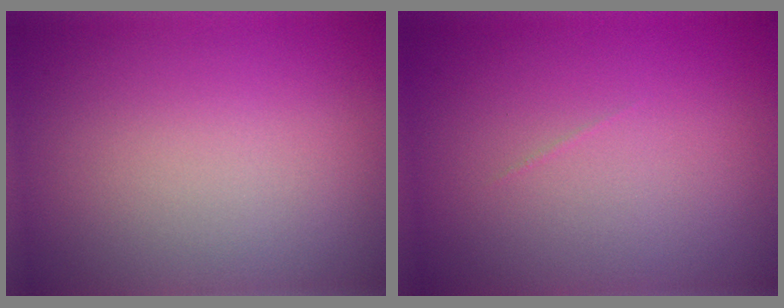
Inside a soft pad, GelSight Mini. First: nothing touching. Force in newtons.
{"total": 0.0}